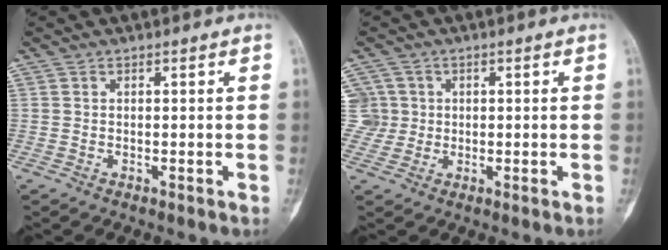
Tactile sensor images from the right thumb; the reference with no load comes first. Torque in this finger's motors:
{"motor_torque": [0.37, 0.37, 0.18, 0.04, 0.01]}